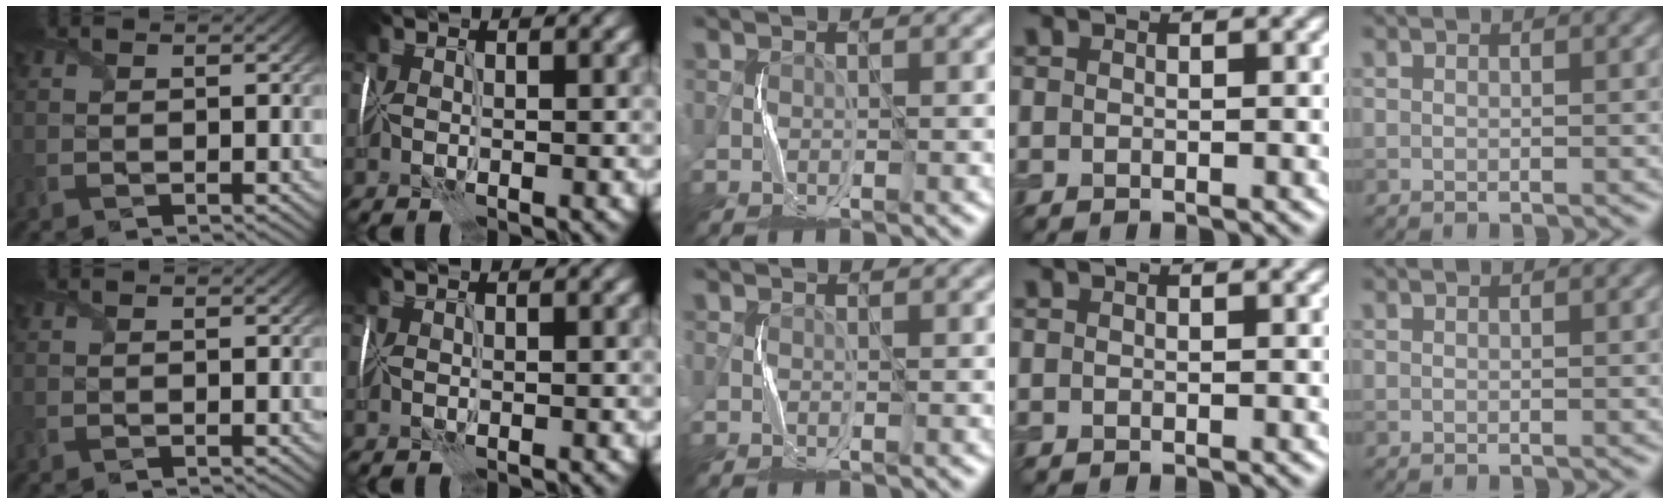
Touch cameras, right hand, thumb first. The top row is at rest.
{"middle": {"total": 0.5, "force": [-0.5, 0.0, 0.2], "torque": [-0.005, -0.001, -0.010]}}